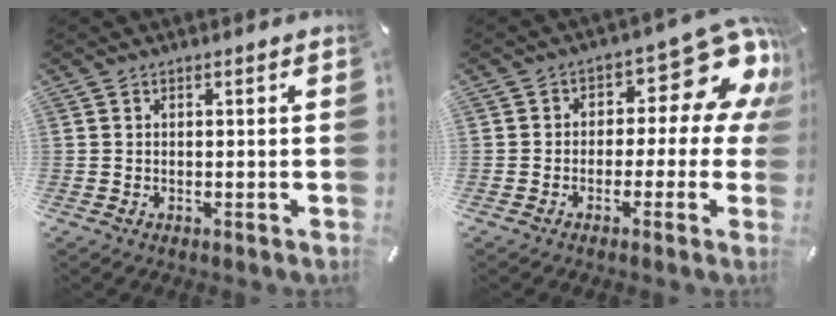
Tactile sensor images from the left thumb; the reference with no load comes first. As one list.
[{"total": 13.4, "force": [4.9, 7.4, 10.0], "torque": [-0.118, -0.037, 0.074]}]